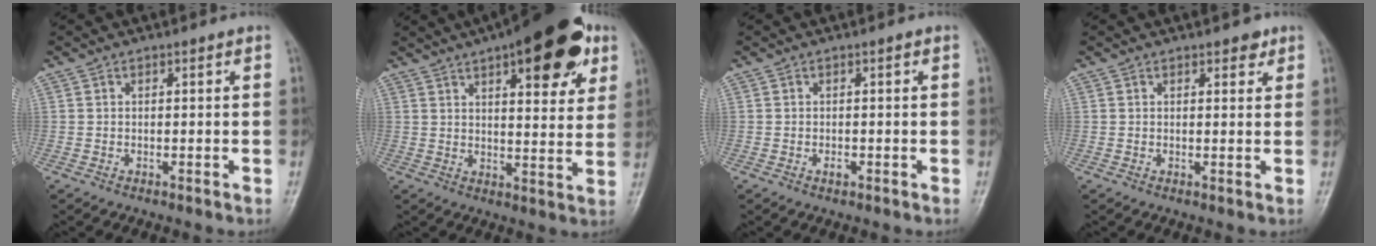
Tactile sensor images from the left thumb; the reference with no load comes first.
{"total": 19.8, "force": [10.0, 7.4, 15.4], "torque": [-0.181, -0.019, 0.136]}
{"total": 1.2, "force": [-0.3, 0.7, 1.0], "torque": [-0.012, 0.003, -0.005]}
{"total": 2.3, "force": [1.5, 1.1, 1.3], "torque": [-0.004, -0.006, 0.016]}